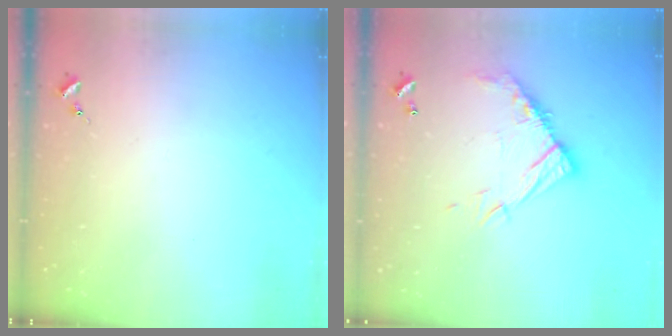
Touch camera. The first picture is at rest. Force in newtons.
{"total": 13.1, "press": 13.1, "slide": 1.1}